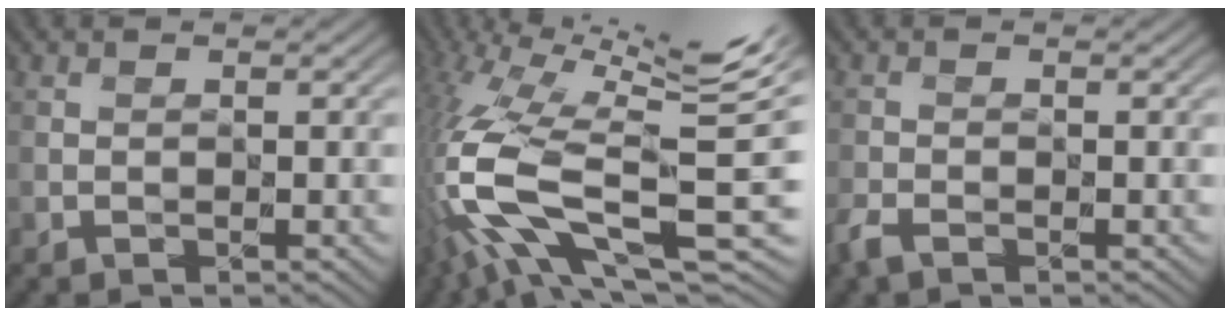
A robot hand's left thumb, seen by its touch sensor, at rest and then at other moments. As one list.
[{"total": 14.5, "force": [0.9, 4.8, 13.6], "torque": [-0.311, -0.013, 0.024]}, {"total": 2.3, "force": [-1.8, 0.7, 1.3], "torque": [-0.032, -0.007, -0.042]}]